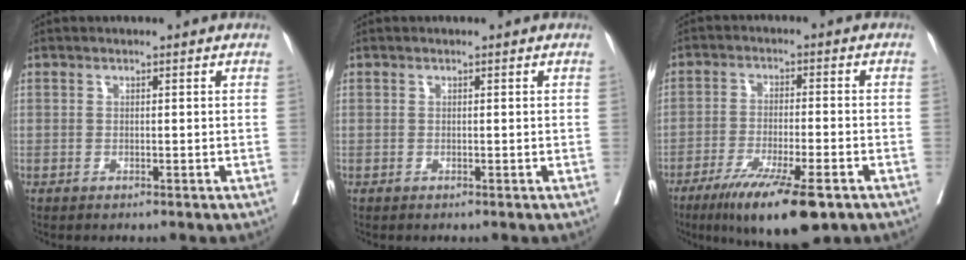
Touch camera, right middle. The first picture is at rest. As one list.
[{"total": 0.0}, {"total": 12.7, "force": [-8.0, 1.6, 9.7], "torque": [-0.157, -0.031, -0.127]}]